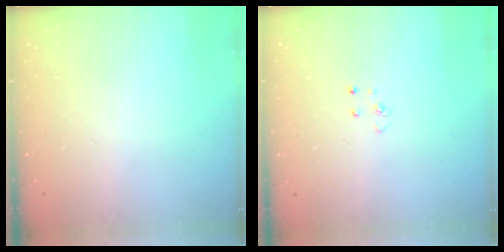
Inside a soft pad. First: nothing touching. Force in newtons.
{"total": 2.8, "press": 2.8, "slide": 0.3}